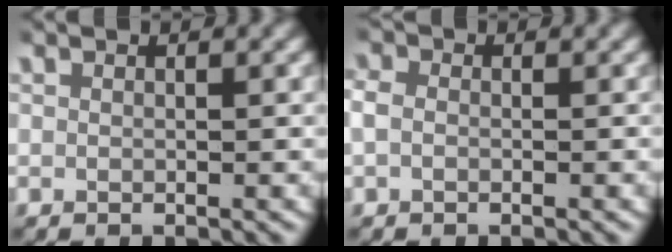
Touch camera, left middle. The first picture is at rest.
{"total": 1.8, "force": [0.0, 1.5, 1.0], "torque": [-0.034, 0.000, -0.004]}